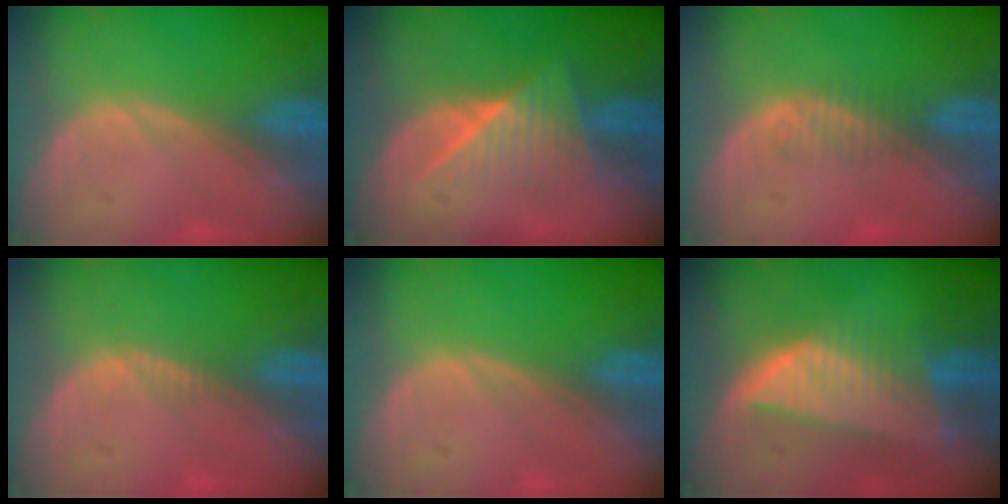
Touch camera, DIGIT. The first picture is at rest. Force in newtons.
{"total": 6.5, "press": 6.0, "slide": 2.3}
{"total": 1.9, "press": 1.6, "slide": 1.0}
{"total": 0.7, "press": 0.6, "slide": 0.4}
{"total": 0.0}
{"total": 8.2, "press": 7.2, "slide": 3.9}